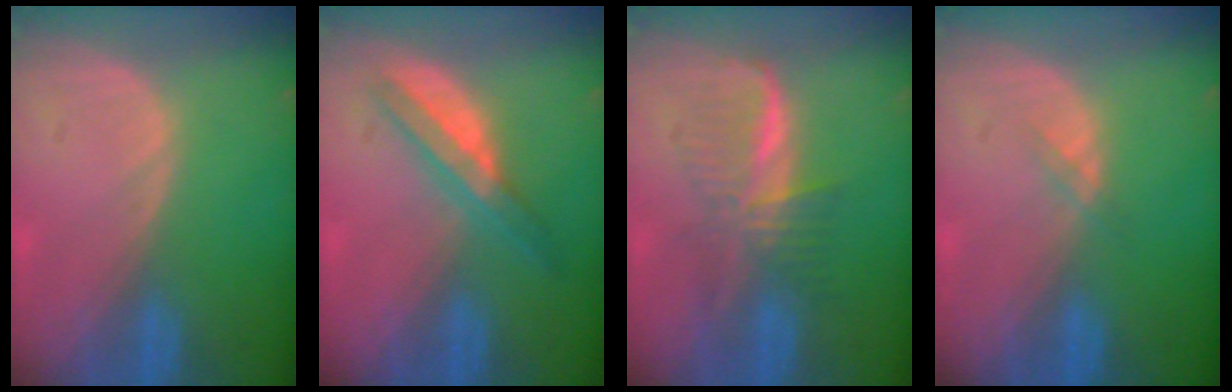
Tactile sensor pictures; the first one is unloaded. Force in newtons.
{"total": 5.2, "press": 5.0, "slide": 1.5}
{"total": 6.0, "press": 5.9, "slide": 0.7}
{"total": 1.0, "press": 1.0, "slide": 0.2}